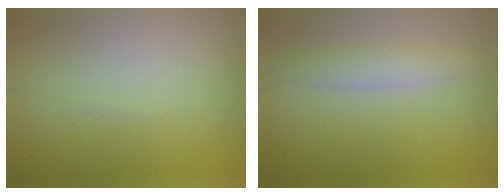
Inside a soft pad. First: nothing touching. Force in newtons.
{"total": 2.2, "press": 2.2, "slide": 0.1}